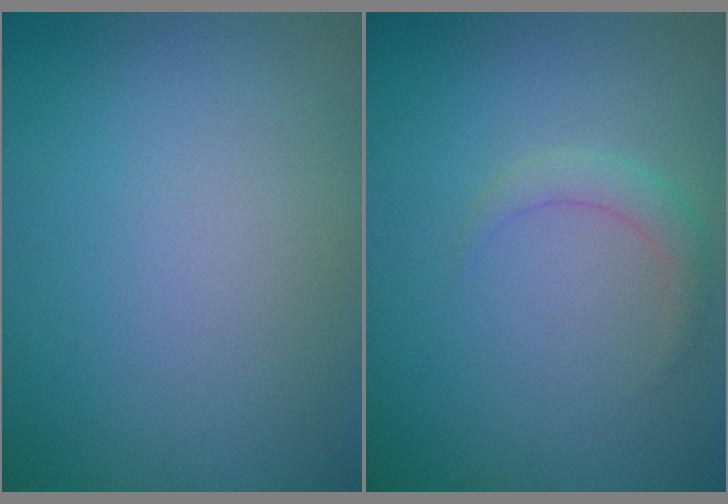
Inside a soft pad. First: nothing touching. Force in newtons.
{"total": 1.7, "press": 1.7, "slide": 0.0}